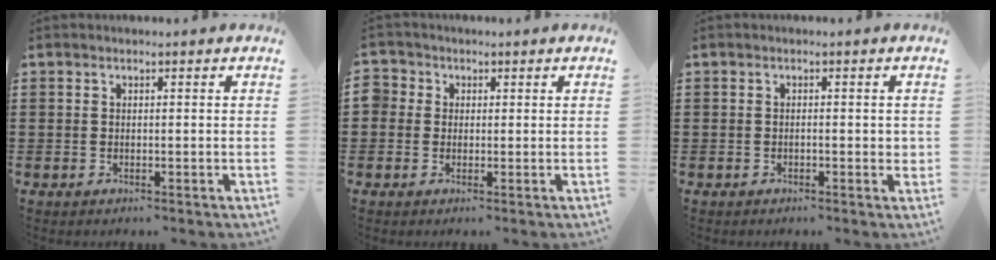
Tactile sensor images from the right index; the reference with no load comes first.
{"total": 2.0, "force": [0.1, 2.0, 0.1], "torque": [-0.014, 0.010, -0.001]}
{"total": 1.1, "force": [-0.3, 0.3, 1.0], "torque": [-0.019, 0.000, -0.006]}